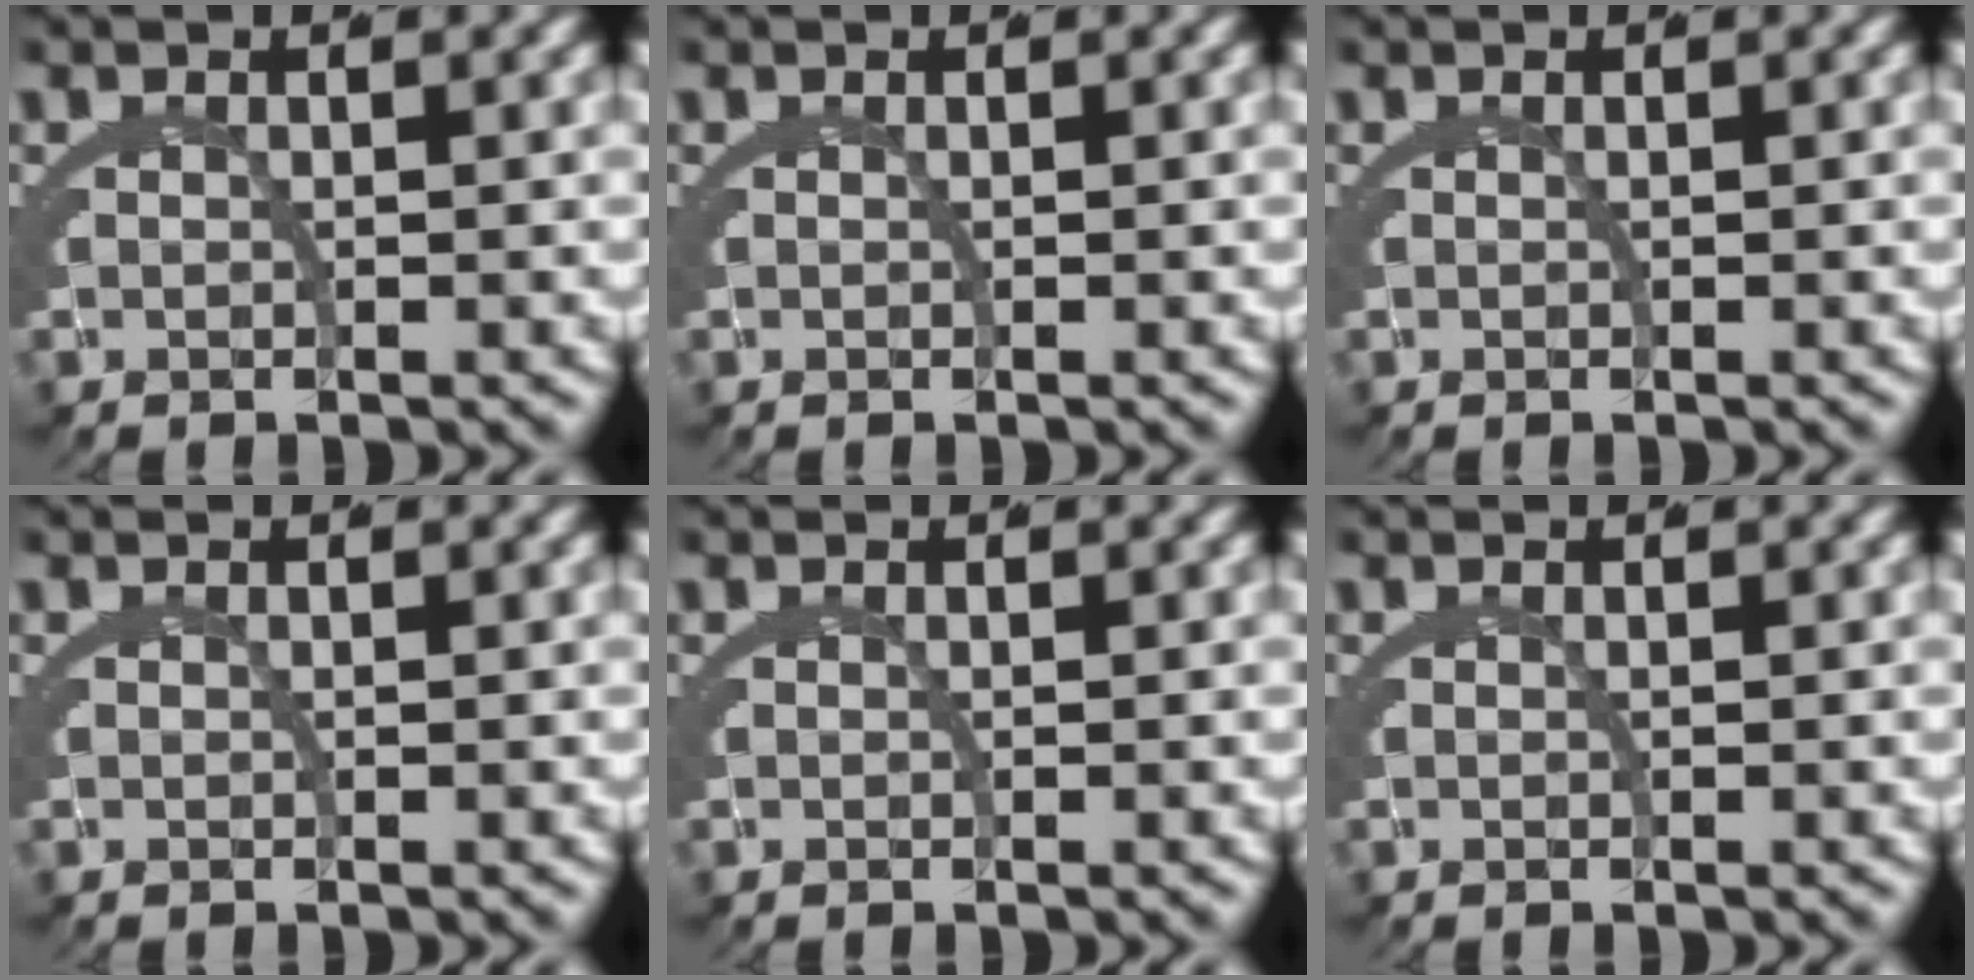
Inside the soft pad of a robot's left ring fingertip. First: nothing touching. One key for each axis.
{"total": 0.0}
{"total": 0.0}
{"total": 0.0}
{"total": 0.0}
{"total": 0.0}